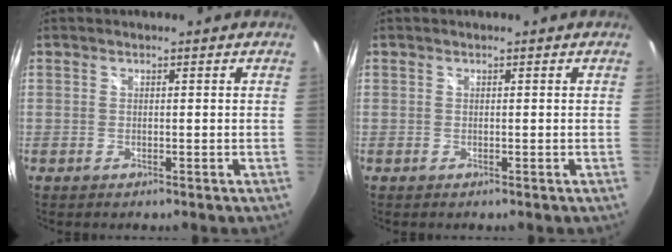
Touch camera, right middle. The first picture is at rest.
{"total": 0.0}